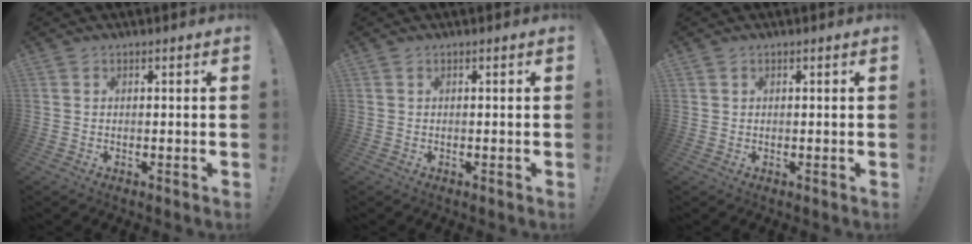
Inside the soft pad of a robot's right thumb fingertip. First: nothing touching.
{"total": 0.0}
{"total": 0.6, "force": [0.3, 0.5, 0.0], "torque": [-0.001, 0.003, 0.007]}